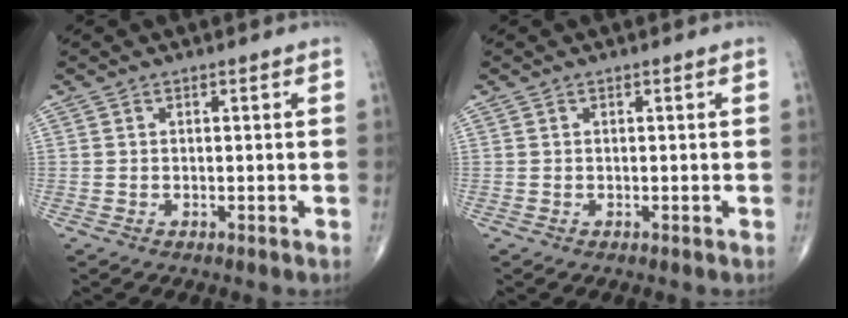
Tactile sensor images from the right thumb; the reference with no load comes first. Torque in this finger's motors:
{"motor_torque": [0.00, 0.00, -0.01, -0.01, 0.01]}